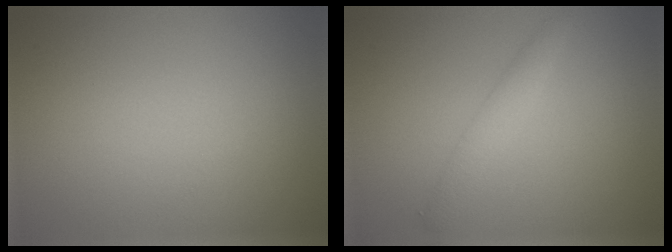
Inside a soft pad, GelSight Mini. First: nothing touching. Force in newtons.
{"total": 2.0, "press": 2.0, "slide": 0.1}